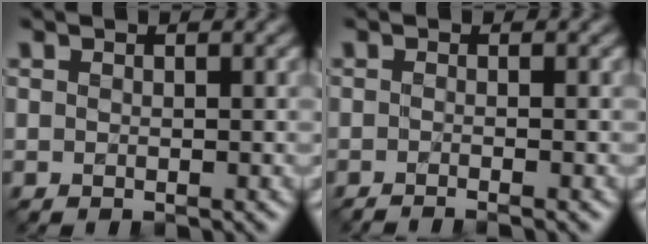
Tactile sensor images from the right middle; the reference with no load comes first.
{"total": 2.0, "force": [-0.9, 0.7, 1.6], "torque": [-0.002, -0.010, -0.023]}